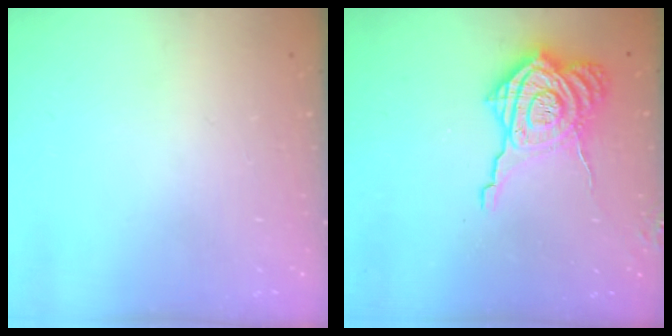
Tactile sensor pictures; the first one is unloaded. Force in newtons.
{"total": 15.0, "press": 15.0, "slide": 1.2}